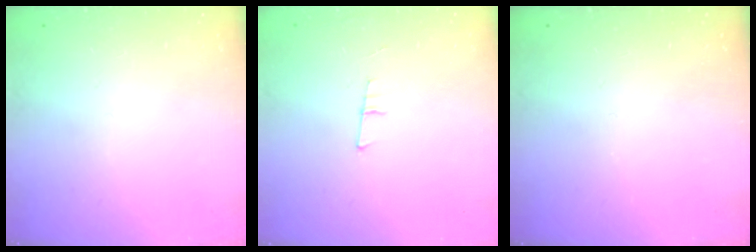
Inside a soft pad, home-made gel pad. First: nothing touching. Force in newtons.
{"total": 6.6, "press": 5.9, "slide": 2.9}
{"total": 0.0}